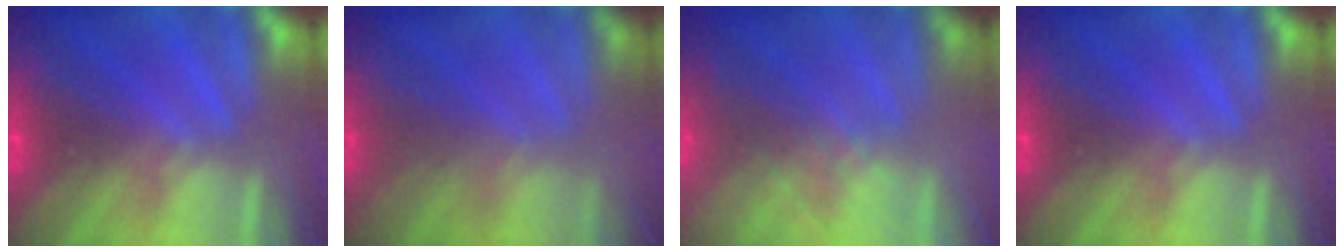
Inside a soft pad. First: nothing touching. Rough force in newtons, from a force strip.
{"total": 6.3}
{"total": 5.9}
{"total": 0.0}